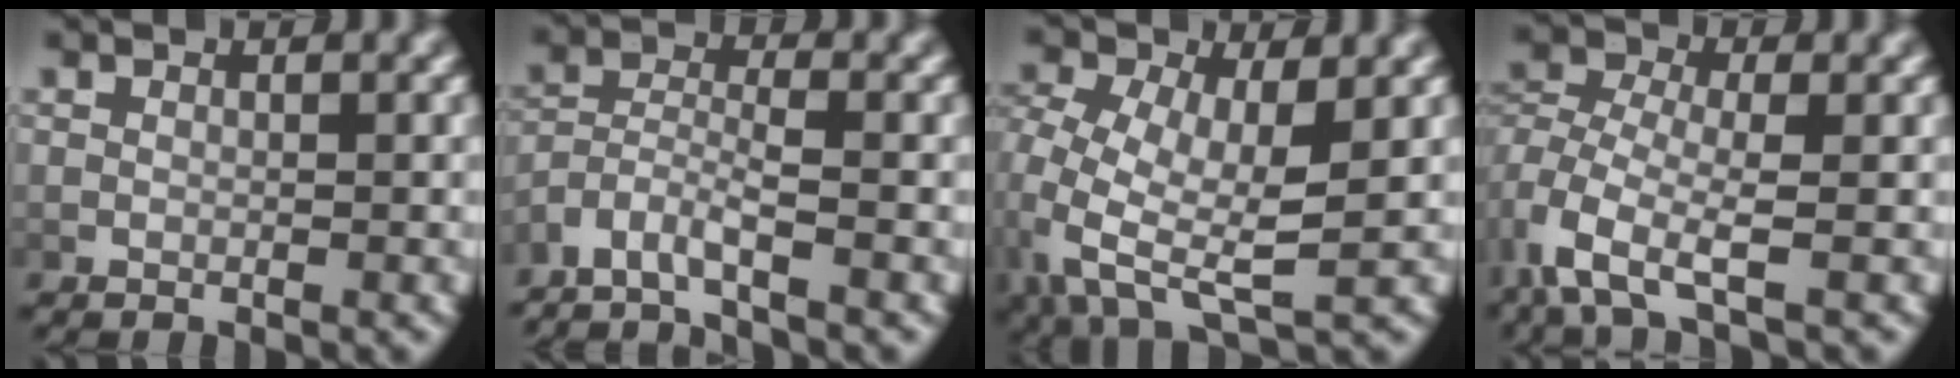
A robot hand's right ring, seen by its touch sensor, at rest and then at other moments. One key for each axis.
{"total": 5.6, "fx": -4.1, "fy": 2.7, "fz": 2.8, "tx": -0.072, "ty": -0.035, "tz": -0.056}
{"total": 6.7, "fx": -0.5, "fy": 4.1, "fz": 5.3, "tx": -0.137, "ty": -0.048, "tz": 0.015}
{"total": 3.9, "fx": -0.9, "fy": 2.2, "fz": 3.0, "tx": -0.092, "ty": -0.028, "tz": -0.006}